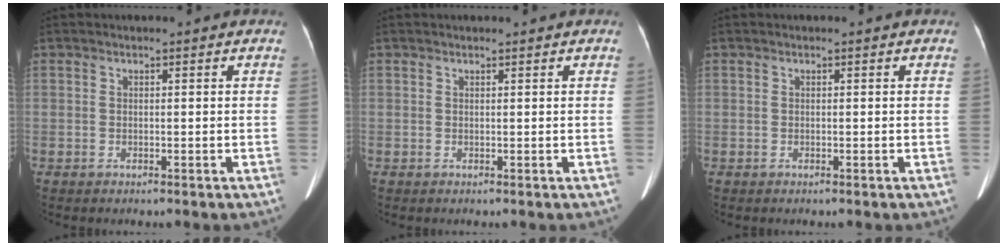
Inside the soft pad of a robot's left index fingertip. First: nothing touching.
{"total": 0.8, "force": [0.7, 0.1, 0.3], "torque": [-0.008, 0.008, 0.014]}
{"total": 0.0}